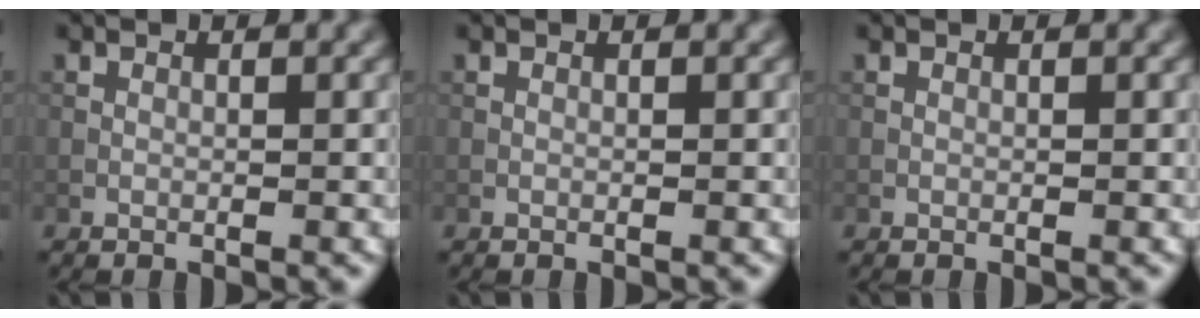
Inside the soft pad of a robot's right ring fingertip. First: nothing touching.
{"total": 0.0}
{"total": 0.0}